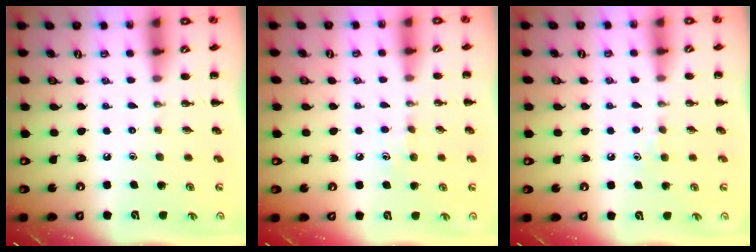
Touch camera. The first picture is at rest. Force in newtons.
{"total": 4.3, "press": 4.0, "slide": 1.5}
{"total": 3.6, "press": 3.3, "slide": 1.4}